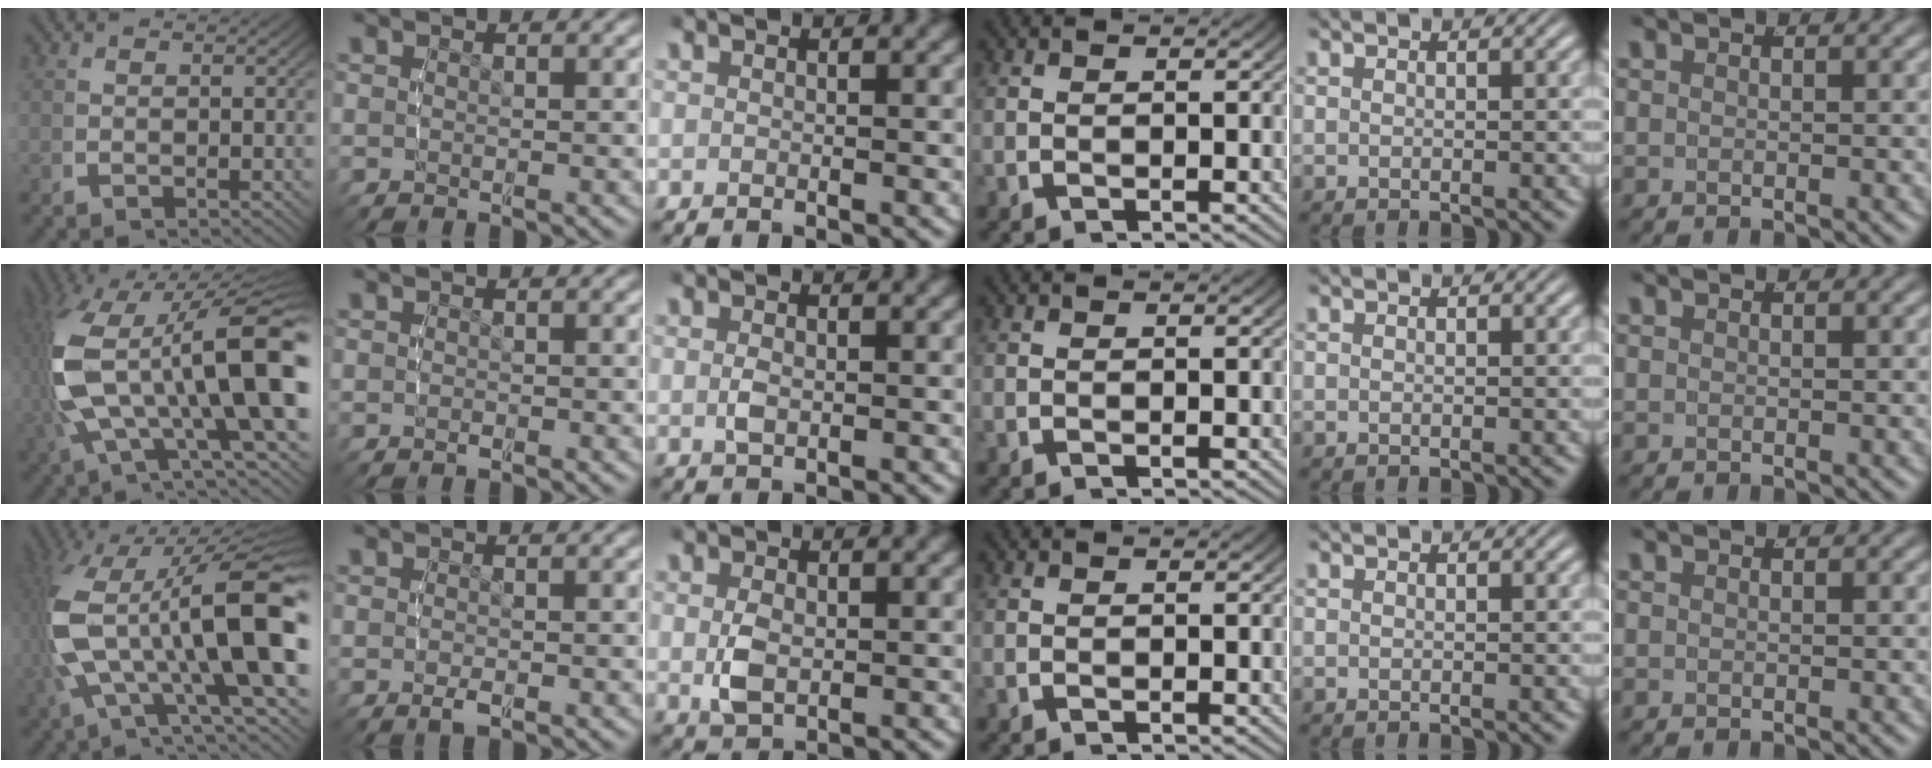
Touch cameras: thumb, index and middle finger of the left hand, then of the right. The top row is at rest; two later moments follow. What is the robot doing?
{"motion": "lift_and_place", "object": "button"}